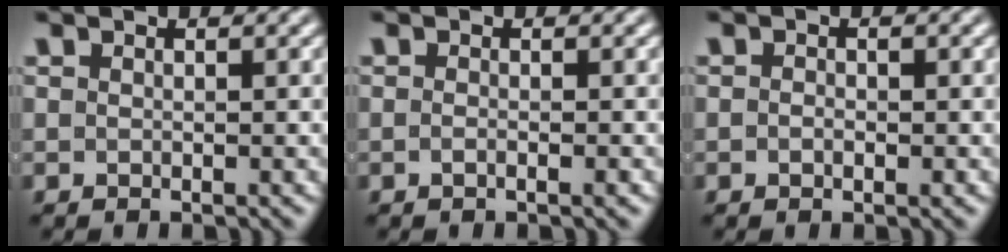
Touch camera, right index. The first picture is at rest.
{"total": 0.9, "force": [-0.6, -0.5, 0.5], "torque": [-0.010, -0.004, -0.011]}
{"total": 0.6, "force": [-0.4, 0.0, 0.4], "torque": [-0.008, -0.002, -0.008]}